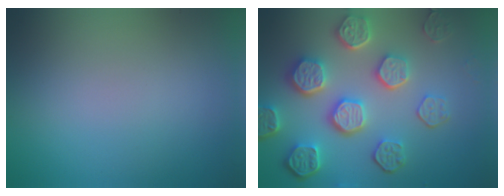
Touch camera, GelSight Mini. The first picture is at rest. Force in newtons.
{"total": 7.5, "press": 5.8, "slide": 4.7}